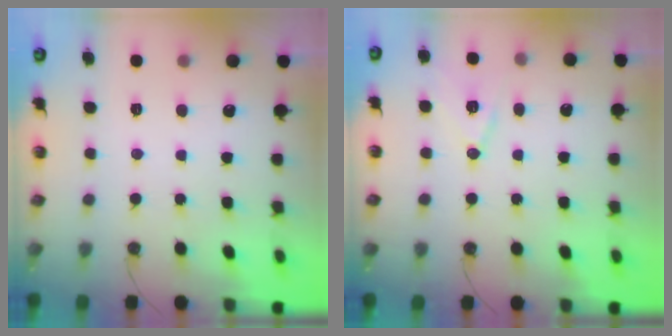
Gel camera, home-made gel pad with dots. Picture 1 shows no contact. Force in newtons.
{"total": 10.4, "press": 9.8, "slide": 3.5}